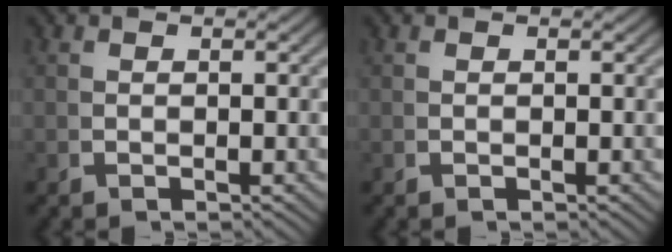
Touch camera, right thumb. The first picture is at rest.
{"total": 0.0}